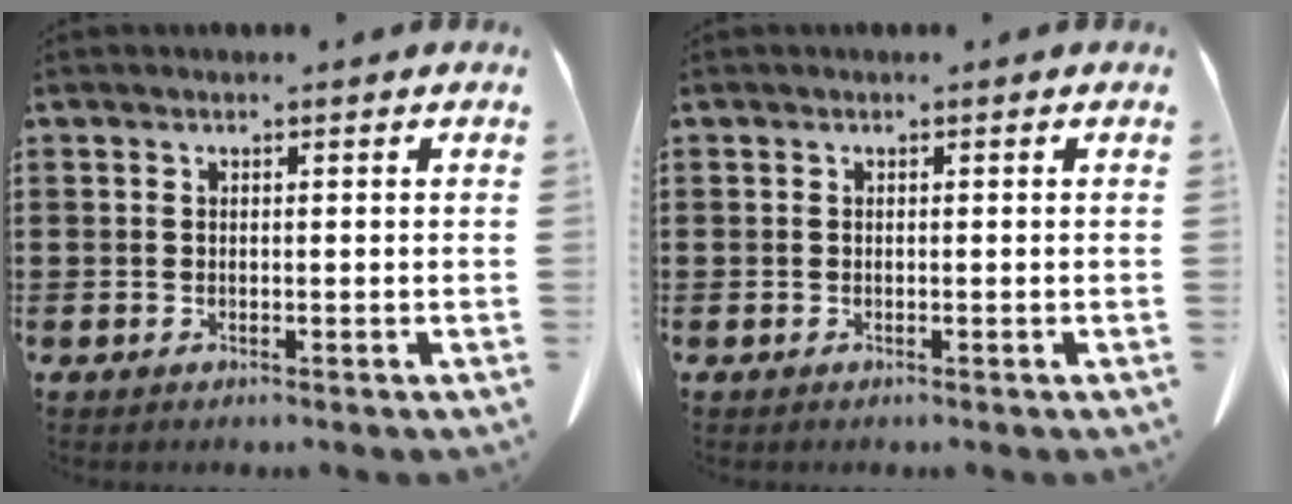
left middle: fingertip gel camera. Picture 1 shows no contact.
{"total": 0.0}